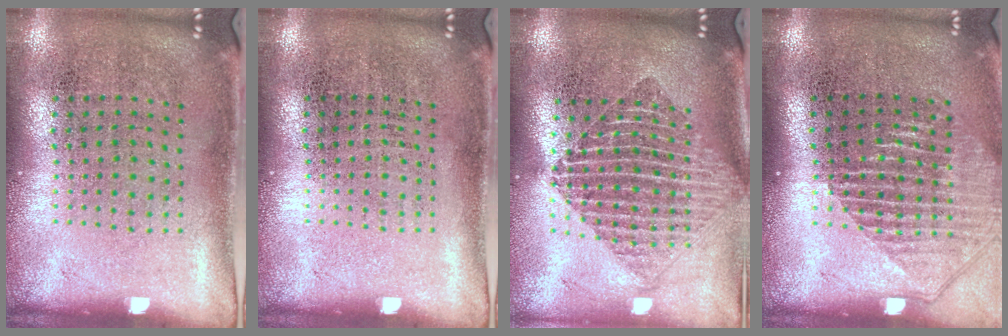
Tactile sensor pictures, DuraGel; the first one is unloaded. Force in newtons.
{"total": 0.0}
{"total": 1.8, "press": 1.5, "slide": 1.1}
{"total": 1.3, "press": 1.2, "slide": 0.6}